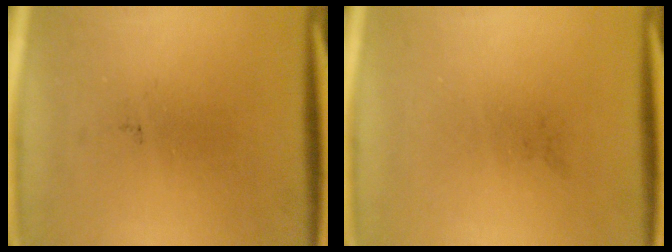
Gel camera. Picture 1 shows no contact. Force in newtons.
{"total": 0.0}